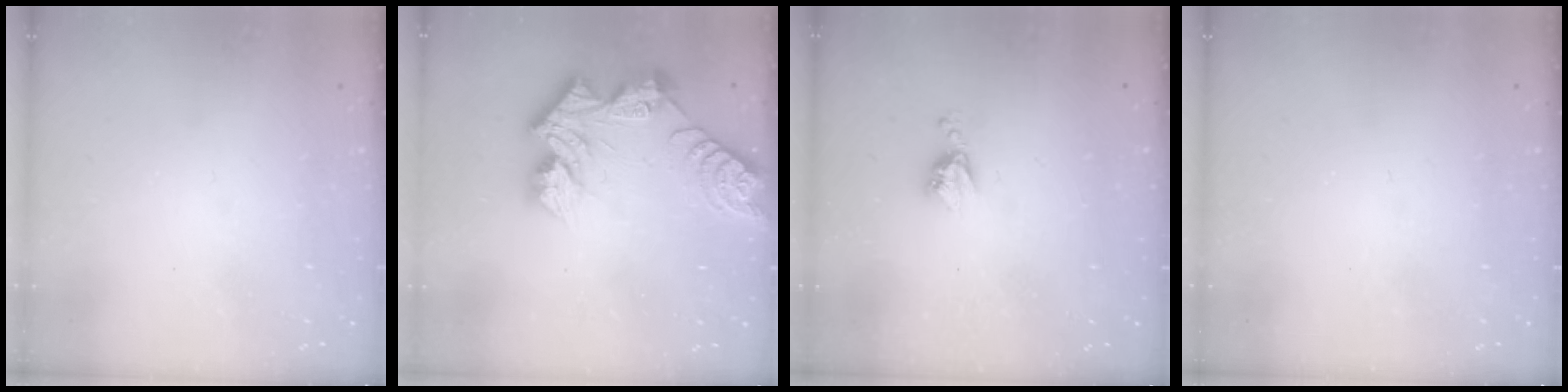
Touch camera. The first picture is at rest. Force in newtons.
{"total": 13.5, "press": 13.5, "slide": 1.1}
{"total": 5.1, "press": 5.1, "slide": 0.4}
{"total": 0.0}